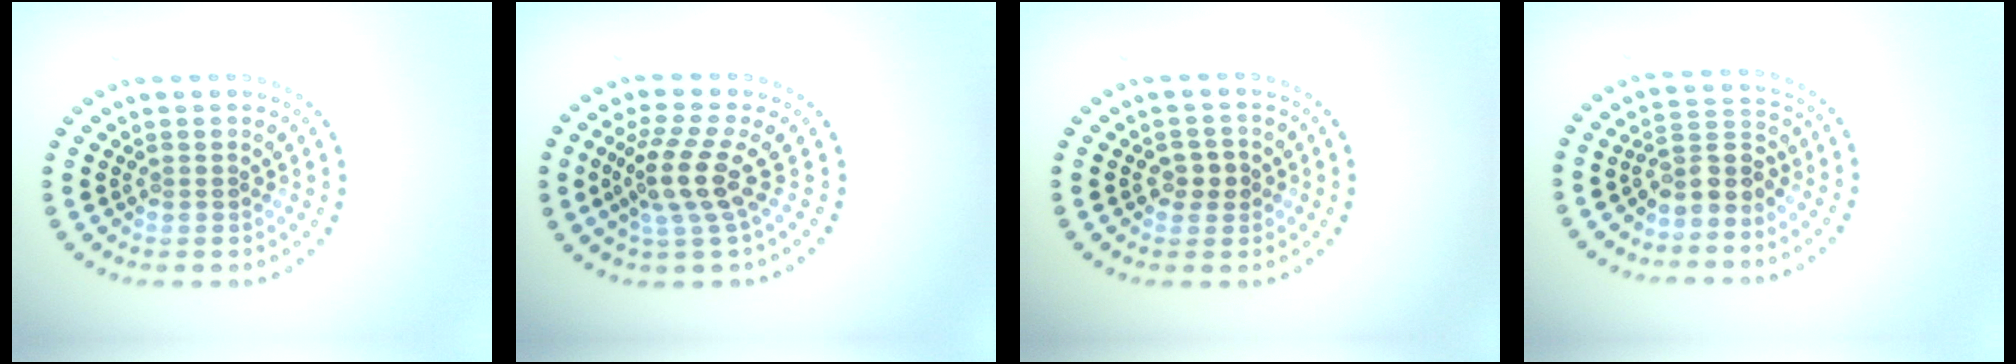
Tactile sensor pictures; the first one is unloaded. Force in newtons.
{"total": 4.1, "press": 3.0, "slide": 2.7}
{"total": 1.7, "press": 1.7, "slide": 0.3}
{"total": 3.2, "press": 2.7, "slide": 1.7}